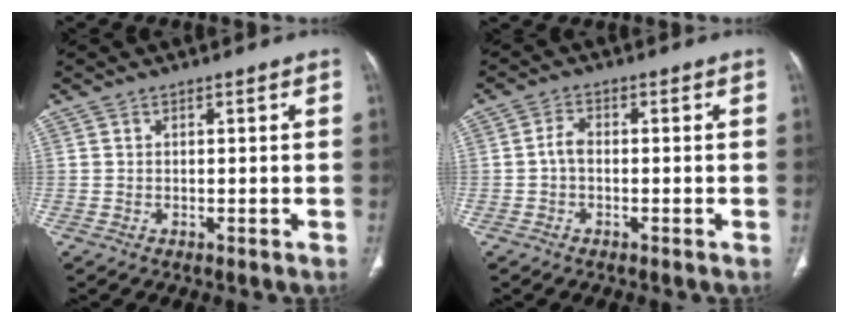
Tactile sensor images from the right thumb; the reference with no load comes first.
{"total": 2.5, "force": [-0.5, 1.5, 1.9], "torque": [-0.037, 0.009, -0.016]}